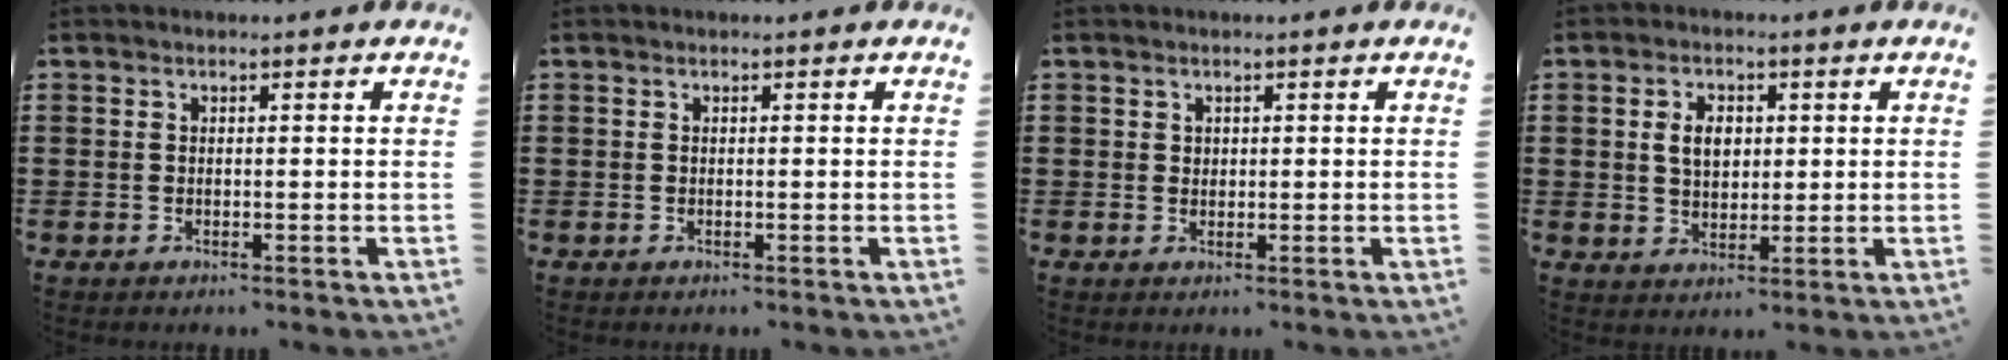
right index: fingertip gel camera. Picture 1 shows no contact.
{"total": 0.0}
{"total": 1.0, "force": [0.6, 0.8, 0.2], "torque": [-0.006, 0.002, 0.012]}
{"total": 4.3, "force": [0.8, 2.9, 3.0], "torque": [-0.059, 0.009, 0.010]}